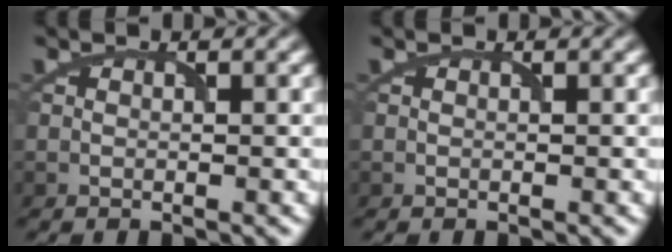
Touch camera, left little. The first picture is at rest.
{"total": 0.0}